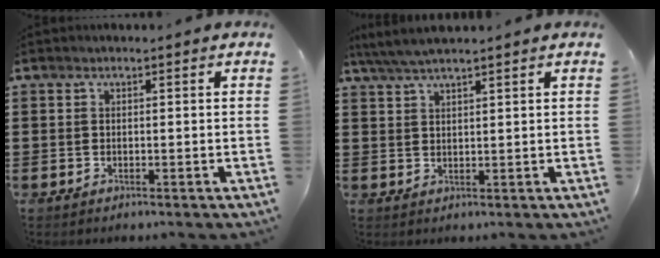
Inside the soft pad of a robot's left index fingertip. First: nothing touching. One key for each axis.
{"total": 3.6, "fx": 3.1, "fy": 0.1, "fz": 1.8, "tx": -0.043, "ty": 0.000, "tz": 0.058}